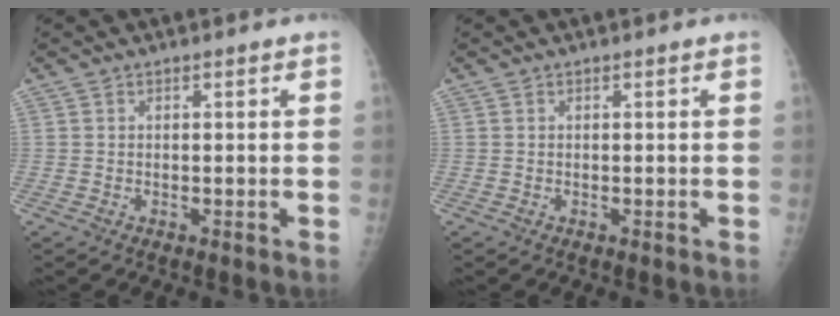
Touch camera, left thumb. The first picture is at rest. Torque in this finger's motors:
{"motor_torque": [0.00, 0.00, -0.02, -0.02, 0.00]}